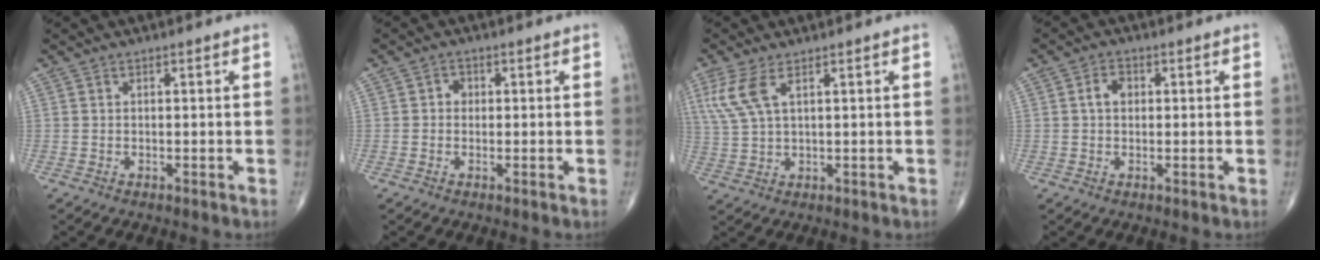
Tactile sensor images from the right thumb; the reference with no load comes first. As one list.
[{"total": 1.8, "force": [0.1, 1.6, 0.8], "torque": [-0.002, 0.004, -0.003]}, {"total": 6.2, "force": [2.8, 2.2, 5.1], "torque": [-0.134, 0.000, 0.067]}, {"total": 3.2, "force": [0.5, 2.2, 2.2], "torque": [-0.035, 0.010, 0.006]}]